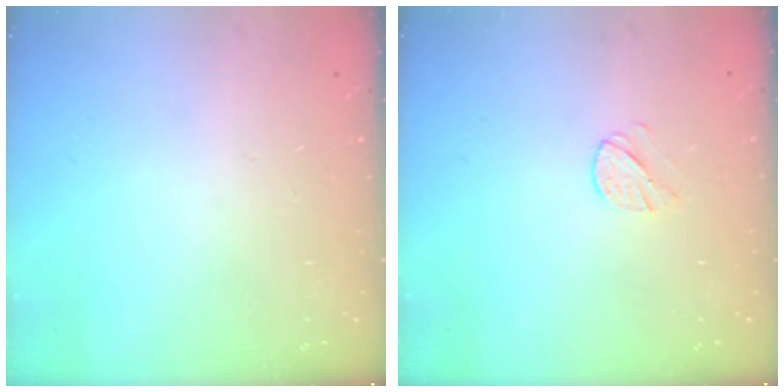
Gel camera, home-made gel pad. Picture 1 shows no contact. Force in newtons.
{"total": 5.3, "press": 5.2, "slide": 0.7}